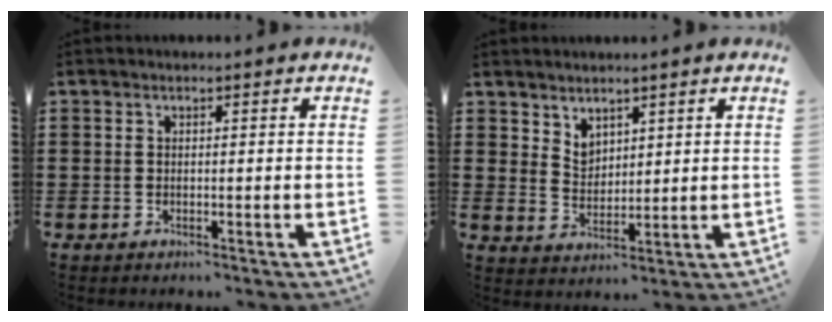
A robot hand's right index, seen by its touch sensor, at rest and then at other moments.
{"total": 3.4, "force": [2.9, 1.8, 0.2], "torque": [-0.013, -0.001, 0.055]}